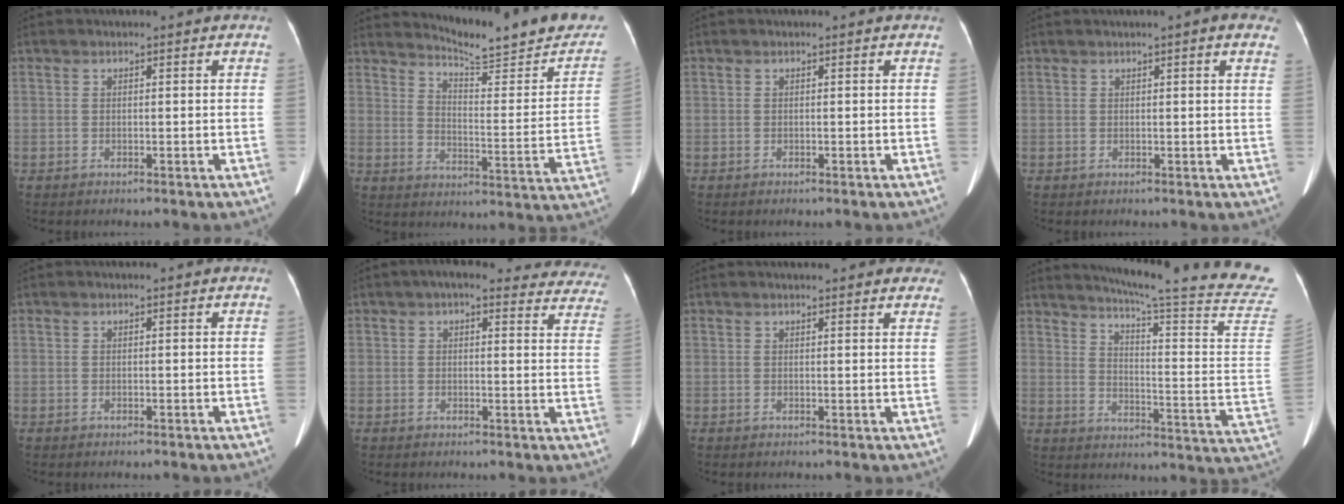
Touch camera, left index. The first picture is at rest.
{"total": 18.2, "force": [17.0, 1.7, 6.5], "torque": [-0.088, -0.079, 0.207]}
{"total": 0.0}
{"total": 3.4, "force": [2.0, 0.3, 2.7], "torque": [-0.025, 0.013, 0.020]}
{"total": 0.0}
{"total": 18.6, "force": [16.7, 5.2, 6.3], "torque": [-0.045, 0.003, 0.167]}
{"total": 10.2, "force": [9.1, 2.3, 3.9], "torque": [-0.027, 0.011, 0.089]}
{"total": 25.7, "force": [23.0, -2.5, 11.3], "torque": [-0.171, -0.147, 0.278]}